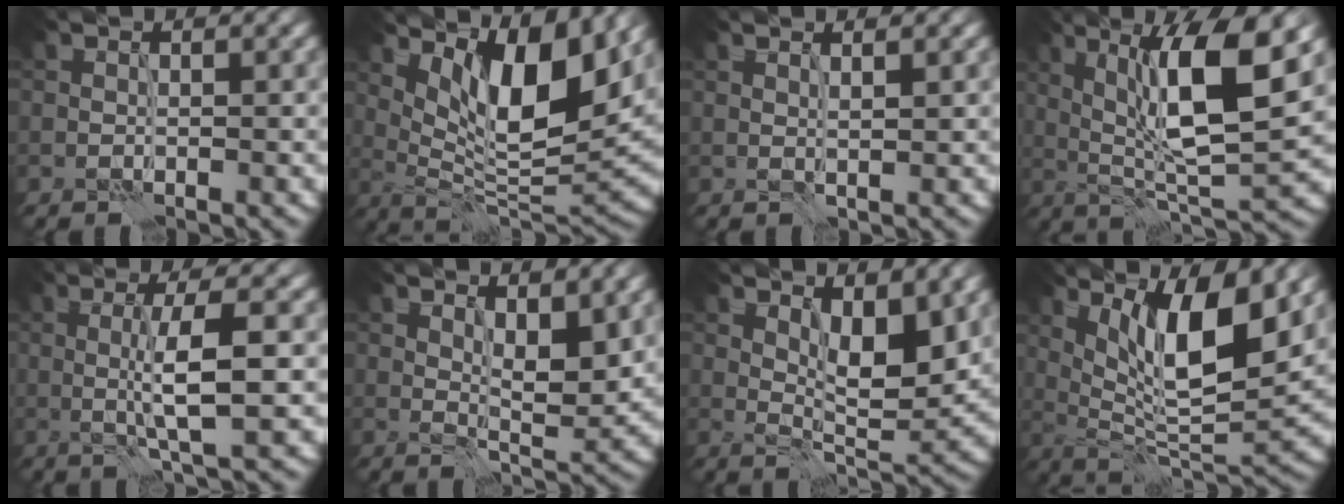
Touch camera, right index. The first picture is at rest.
{"total": 10.5, "force": [4.8, 3.6, 8.6], "torque": [-0.133, -0.007, 0.089]}
{"total": 0.9, "force": [0.6, -0.2, 0.6], "torque": [-0.012, 0.000, 0.010]}
{"total": 10.4, "force": [2.9, 2.3, 9.7], "torque": [-0.156, 0.000, 0.057]}
{"total": 4.6, "force": [-0.2, 0.4, 4.6], "torque": [-0.081, 0.005, -0.005]}
{"total": 4.5, "force": [2.1, 1.4, 3.8], "torque": [-0.056, -0.006, 0.037]}
{"total": 6.0, "force": [2.5, 2.0, 5.0], "torque": [-0.074, -0.009, 0.043]}
{"total": 10.9, "force": [4.6, 2.8, 9.4], "torque": [-0.148, -0.004, 0.084]}